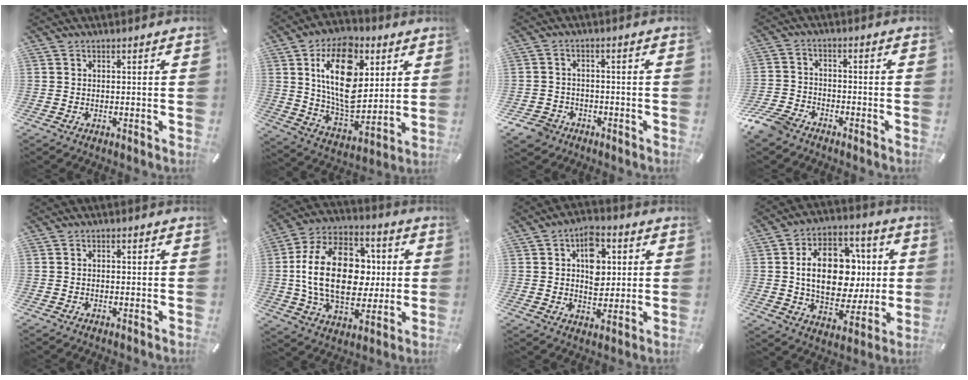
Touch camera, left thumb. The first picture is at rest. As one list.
[{"total": 19.8, "force": [6.5, 12.5, 13.9], "torque": [-0.256, -0.027, 0.109]}, {"total": 4.7, "force": [-3.0, 3.4, 1.2], "torque": [-0.029, 0.016, -0.059]}, {"total": 6.9, "force": [-5.6, 3.2, 2.5], "torque": [-0.070, 0.020, -0.113]}, {"total": 0.8, "force": [-0.2, 0.5, 0.6], "torque": [-0.011, 0.002, -0.006]}, {"total": 24.0, "force": [0.8, 16.3, 17.7], "torque": [-0.348, 0.007, 0.014]}, {"total": 10.3, "force": [2.4, 7.4, 6.7], "torque": [-0.083, 0.000, 0.040]}, {"total": 19.7, "force": [1.5, 13.6, 14.2], "torque": [-0.243, 0.000, 0.029]}]